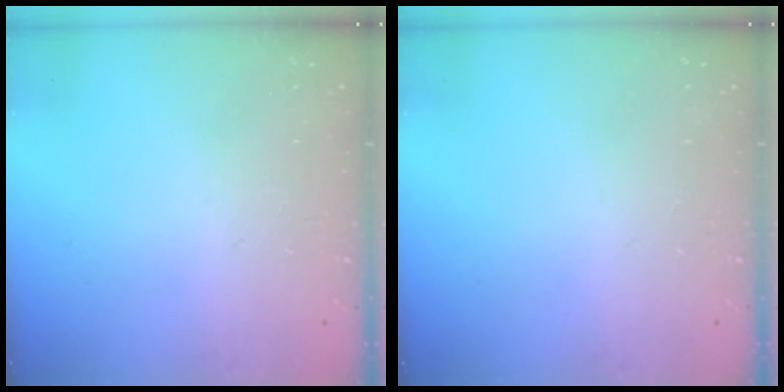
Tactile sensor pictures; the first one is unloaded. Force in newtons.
{"total": 0.0}